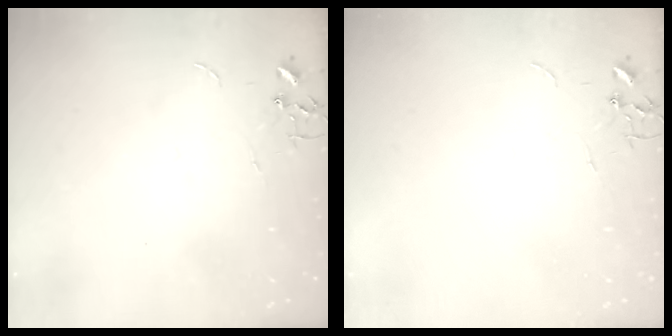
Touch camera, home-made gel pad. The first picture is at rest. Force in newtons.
{"total": 0.0}